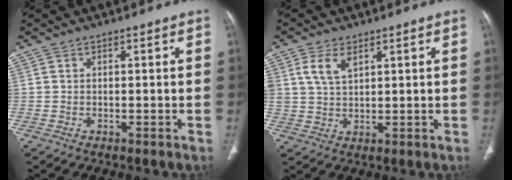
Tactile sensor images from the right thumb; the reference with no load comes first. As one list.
[{"total": 5.2, "force": [2.6, 2.8, 3.5], "torque": [-0.065, -0.007, 0.057]}]